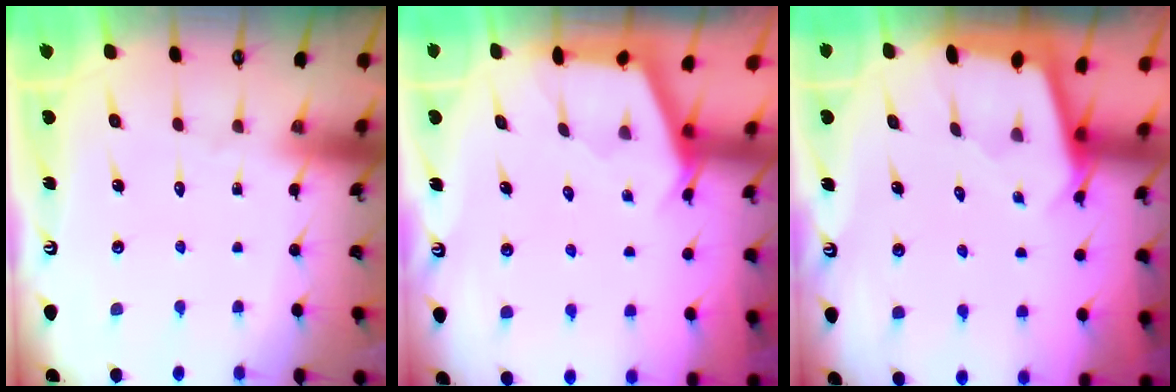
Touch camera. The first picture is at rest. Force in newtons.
{"total": 2.6, "press": 2.6, "slide": 0.3}
{"total": 2.0, "press": 2.0, "slide": 0.2}